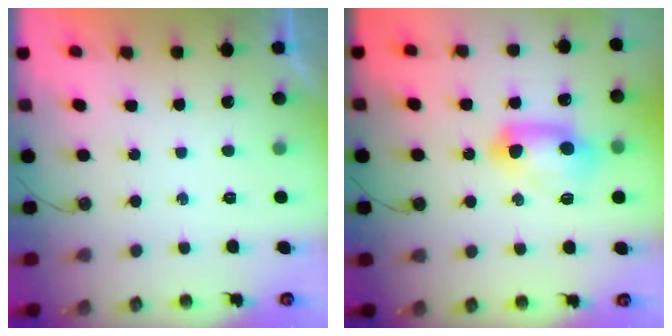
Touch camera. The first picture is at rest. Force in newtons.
{"total": 10.8, "press": 10.7, "slide": 1.3}